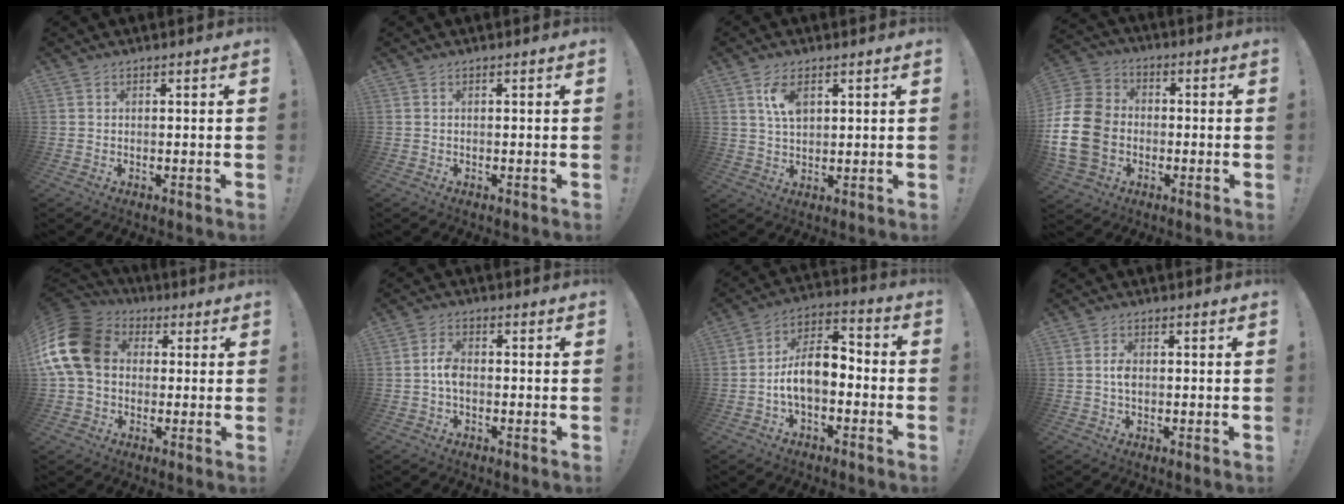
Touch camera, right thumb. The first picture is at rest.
{"total": 0.0}
{"total": 6.7, "force": [2.8, 3.6, 4.9], "torque": [-0.079, -0.008, 0.050]}
{"total": 18.1, "force": [-3.2, 14.2, 10.8], "torque": [-0.184, 0.031, -0.047]}
{"total": 18.4, "force": [3.3, 13.5, 12.0], "torque": [-0.225, 0.005, 0.066]}
{"total": 4.7, "force": [-1.1, 2.8, 3.7], "torque": [-0.062, 0.009, -0.021]}
{"total": 10.8, "force": [-2.4, 6.2, 8.5], "torque": [-0.163, 0.015, -0.042]}
{"total": 2.9, "force": [-0.3, 1.7, 2.3], "torque": [-0.029, 0.001, -0.008]}